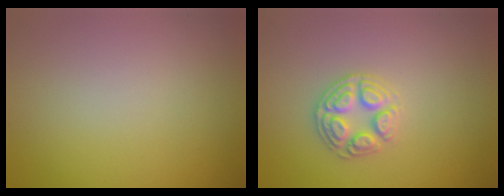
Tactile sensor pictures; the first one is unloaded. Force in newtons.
{"total": 2.9, "press": 2.9, "slide": 0.1}